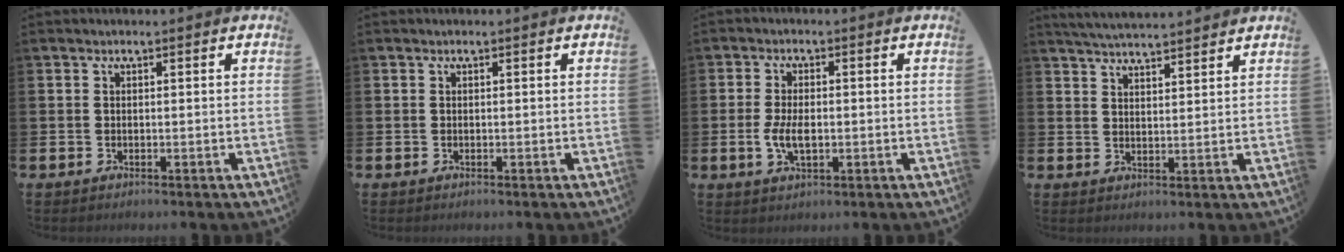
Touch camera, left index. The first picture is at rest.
{"total": 0.0}
{"total": 4.2, "force": [-0.5, 2.1, 3.5], "torque": [-0.065, 0.000, -0.012]}
{"total": 4.4, "force": [4.3, 0.0, 0.4], "torque": [-0.015, -0.023, 0.078]}